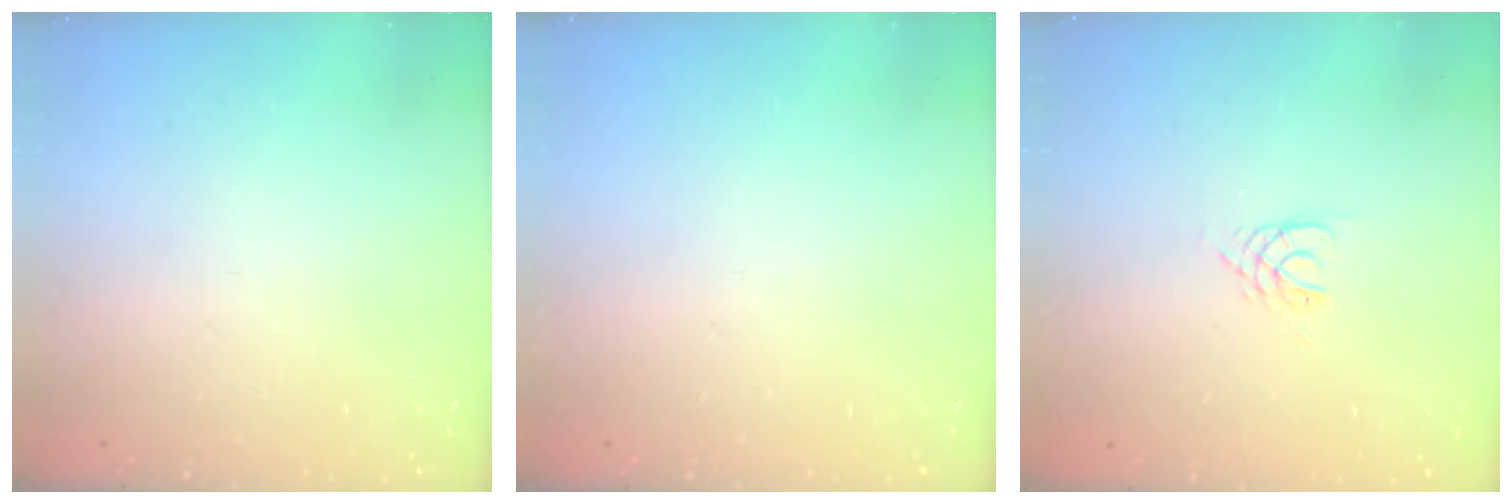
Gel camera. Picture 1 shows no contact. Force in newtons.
{"total": 0.0}
{"total": 3.0, "press": 2.9, "slide": 0.4}